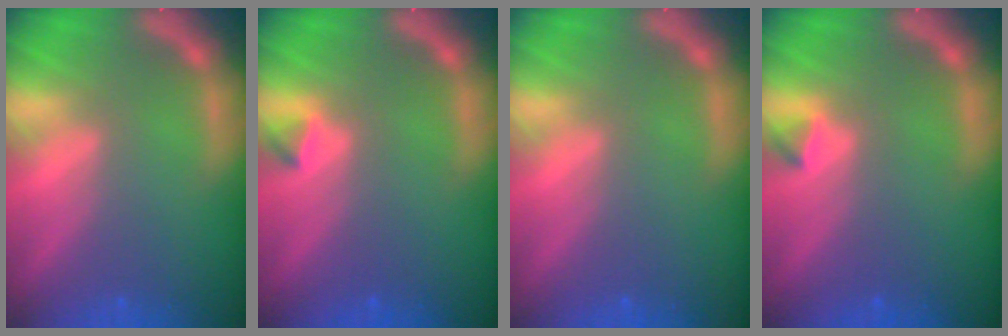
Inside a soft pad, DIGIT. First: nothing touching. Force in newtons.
{"total": 0.9}
{"total": 0.0}
{"total": 0.9}